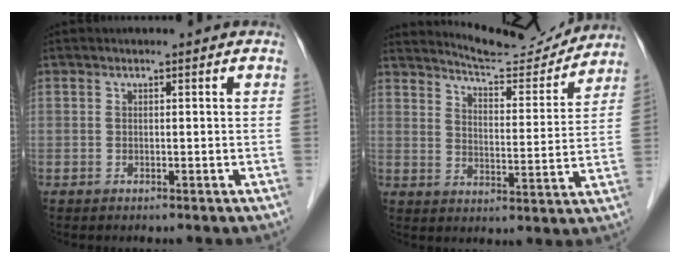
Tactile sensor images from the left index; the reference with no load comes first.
{"total": 12.2, "force": [12.0, 0.7, 2.0], "torque": [-0.033, -0.009, 0.169]}